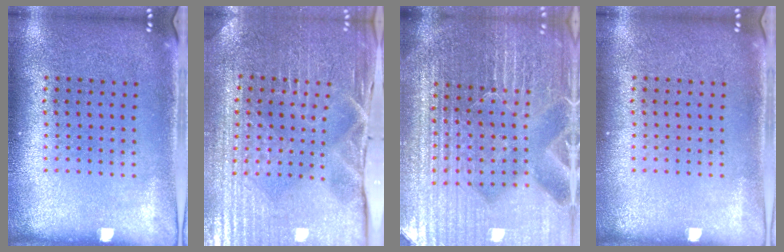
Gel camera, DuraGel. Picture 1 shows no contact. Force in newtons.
{"total": 4.0, "press": 4.0, "slide": 0.5}
{"total": 6.2, "press": 5.6, "slide": 2.7}
{"total": 0.0}